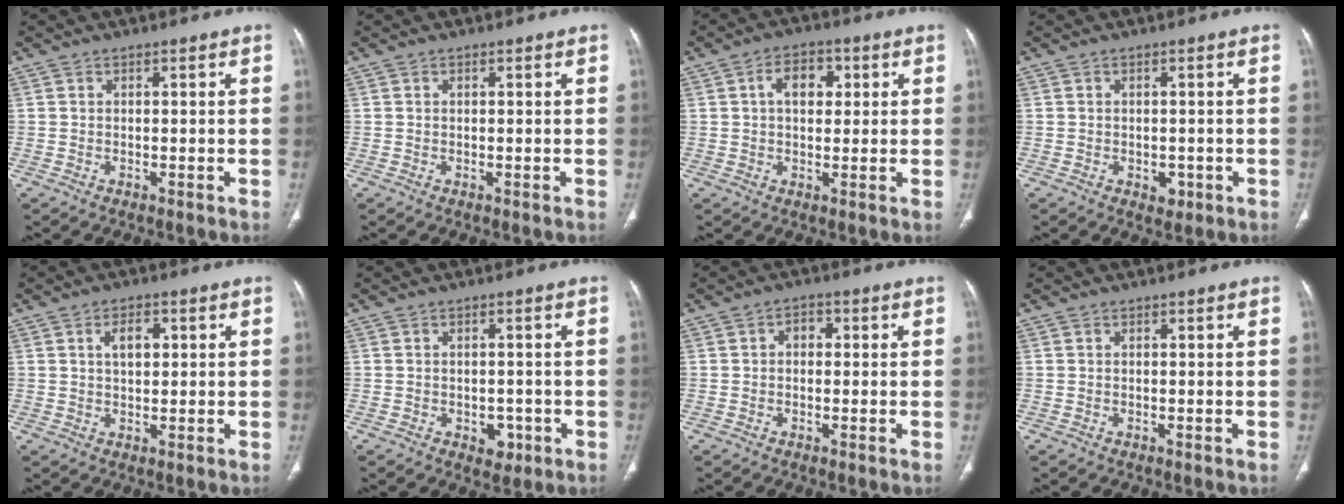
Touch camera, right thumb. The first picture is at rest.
{"total": 0.0}
{"total": 6.6, "force": [1.7, 4.2, 4.8], "torque": [-0.057, 0.007, 0.022]}
{"total": 2.4, "force": [-0.8, 1.7, 1.5], "torque": [-0.010, 0.001, -0.004]}
{"total": 4.2, "force": [1.2, 2.4, 3.3], "torque": [-0.049, 0.000, 0.021]}
{"total": 3.6, "force": [-1.3, 2.6, 2.2], "torque": [-0.011, 0.004, -0.010]}
{"total": 2.7, "force": [0.3, 1.9, 1.8], "torque": [-0.015, 0.010, -0.001]}
{"total": 0.0}